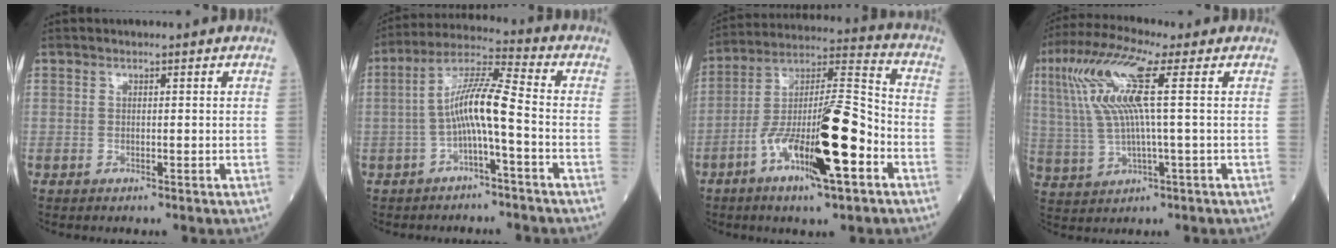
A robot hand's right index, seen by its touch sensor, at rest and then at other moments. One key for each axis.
{"total": 8.4, "fx": -2.0, "fy": 0.4, "fz": 8.2, "tx": -0.157, "ty": 0.025, "tz": -0.039}
{"total": 17.4, "fx": -6.6, "fy": 2.4, "fz": 15.9, "tx": -0.296, "ty": -0.001, "tz": -0.112}
{"total": 11.8, "fx": 3.4, "fy": 0.4, "fz": 11.3, "tx": -0.260, "ty": 0.021, "tz": 0.066}